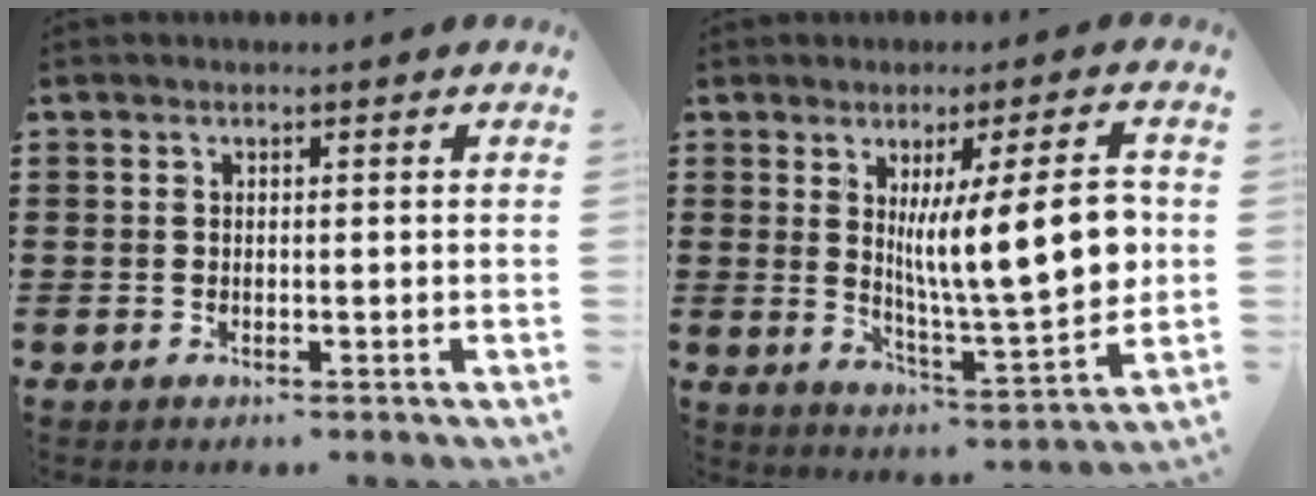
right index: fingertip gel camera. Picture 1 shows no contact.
{"total": 13.2, "force": [2.3, 2.5, 12.8], "torque": [-0.196, -0.009, 0.035]}